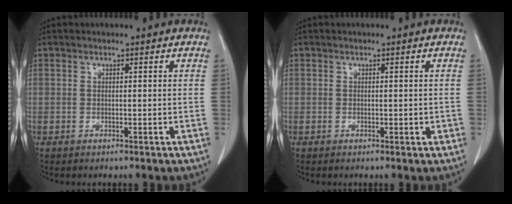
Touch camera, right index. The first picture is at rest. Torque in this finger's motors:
{"motor_torque": [-0.27, 0.34, -0.05, 0.01]}